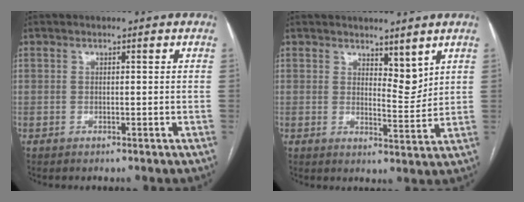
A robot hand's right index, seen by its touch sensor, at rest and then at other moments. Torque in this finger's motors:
{"motor_torque": [-0.31, 0.13, 0.08, 0.00]}